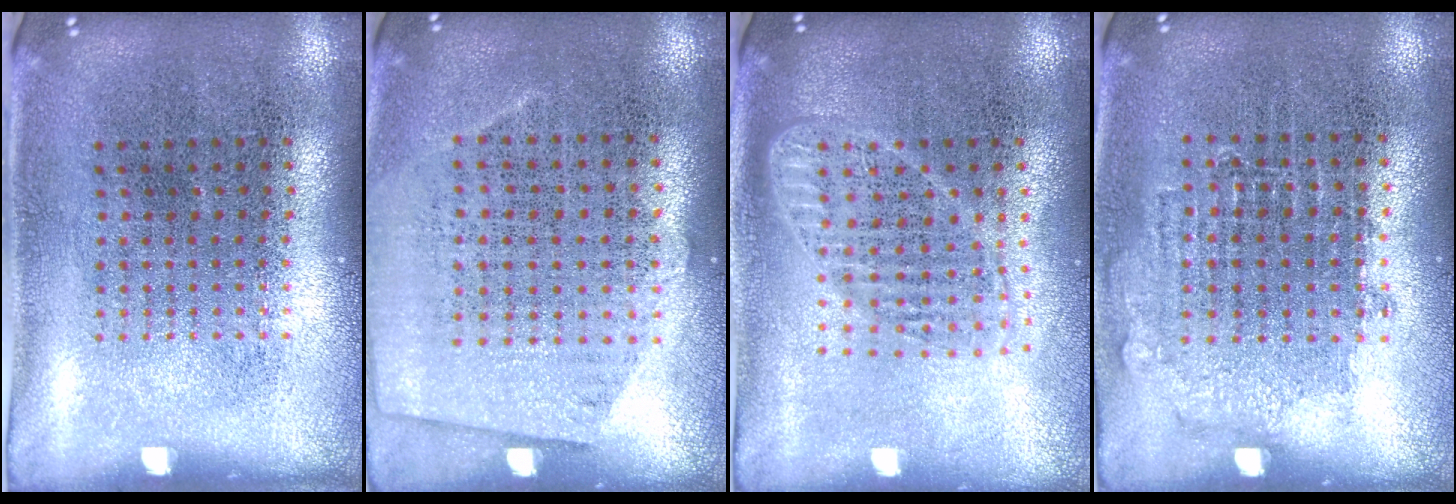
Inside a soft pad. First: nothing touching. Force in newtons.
{"total": 0.6, "press": 0.2, "slide": 0.6}
{"total": 1.8, "press": 1.6, "slide": 0.9}
{"total": 0.8, "press": 0.7, "slide": 0.3}